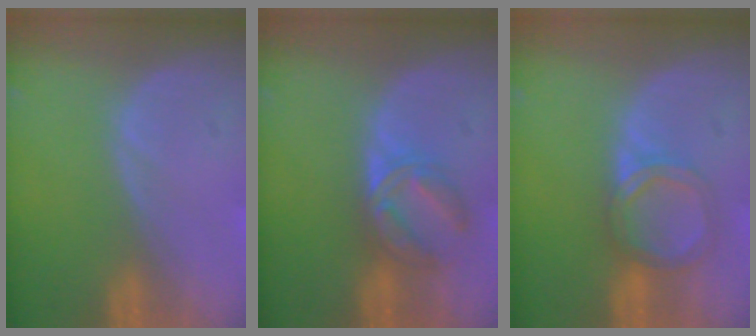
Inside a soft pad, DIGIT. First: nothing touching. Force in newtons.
{"total": 5.4, "press": 5.3, "slide": 1.0}
{"total": 4.5, "press": 4.5, "slide": 0.4}